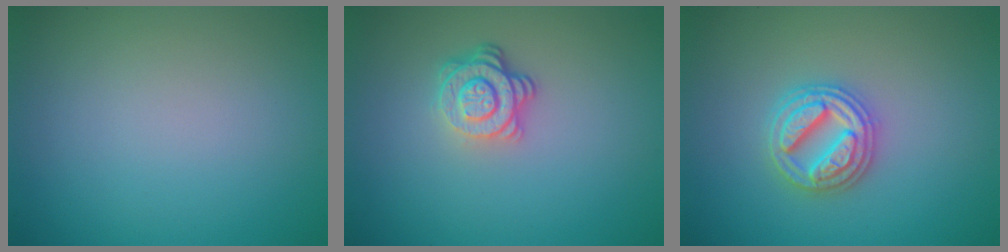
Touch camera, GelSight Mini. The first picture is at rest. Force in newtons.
{"total": 3.5, "press": 2.8, "slide": 2.2}
{"total": 4.4, "press": 4.3, "slide": 0.5}